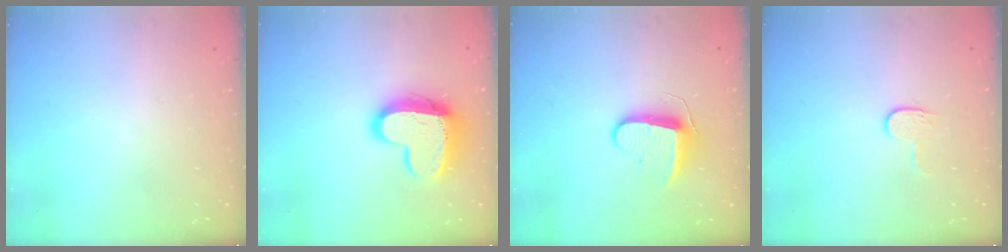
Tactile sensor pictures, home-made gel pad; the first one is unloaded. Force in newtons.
{"total": 15.1, "press": 15.0, "slide": 1.2}
{"total": 9.1, "press": 9.1, "slide": 0.3}
{"total": 4.3, "press": 4.3, "slide": 0.5}